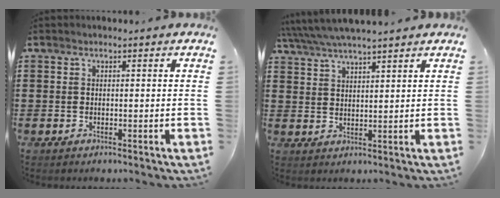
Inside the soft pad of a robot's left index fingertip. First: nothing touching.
{"total": 4.3, "force": [3.9, 0.0, 1.7], "torque": [-0.045, -0.014, 0.070]}